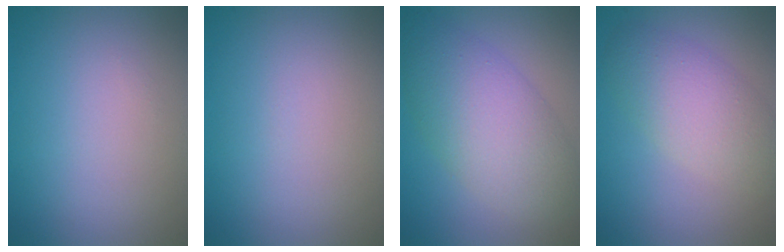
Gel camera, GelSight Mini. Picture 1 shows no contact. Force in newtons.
{"total": 0.0}
{"total": 6.9, "press": 6.9, "slide": 0.2}
{"total": 4.6, "press": 4.6, "slide": 0.3}